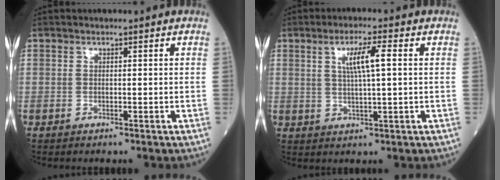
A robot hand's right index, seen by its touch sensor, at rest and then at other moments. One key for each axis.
{"total": 5.4, "fx": 1.4, "fy": 0.3, "fz": 5.2, "tx": -0.096, "ty": 0.003, "tz": 0.027}